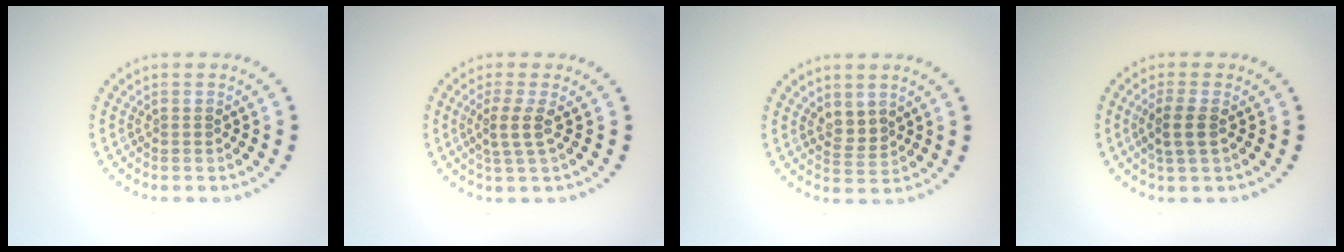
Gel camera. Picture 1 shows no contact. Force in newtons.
{"total": 2.2, "press": 1.6, "slide": 1.4}
{"total": 1.7, "press": 1.3, "slide": 1.0}
{"total": 2.3, "press": 2.1, "slide": 0.8}